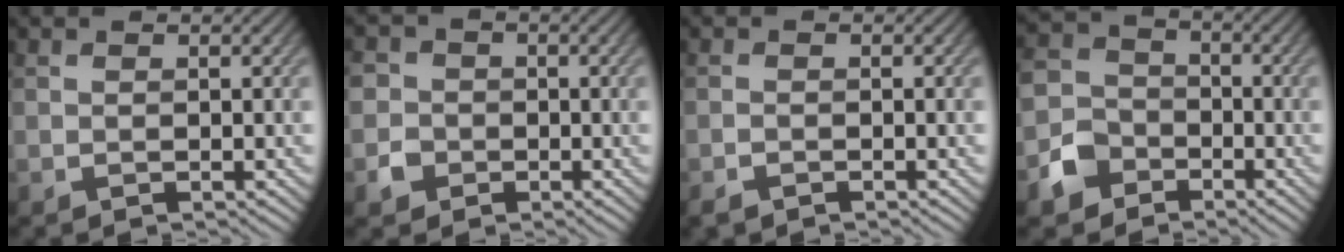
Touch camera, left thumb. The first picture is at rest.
{"total": 3.0, "force": [-0.9, 2.8, 0.6], "torque": [-0.009, -0.003, -0.027]}
{"total": 1.3, "force": [-1.1, 0.5, 0.4], "torque": [-0.009, 0.002, -0.025]}
{"total": 6.2, "force": [-3.3, 4.7, 2.2], "torque": [-0.060, 0.001, -0.079]}